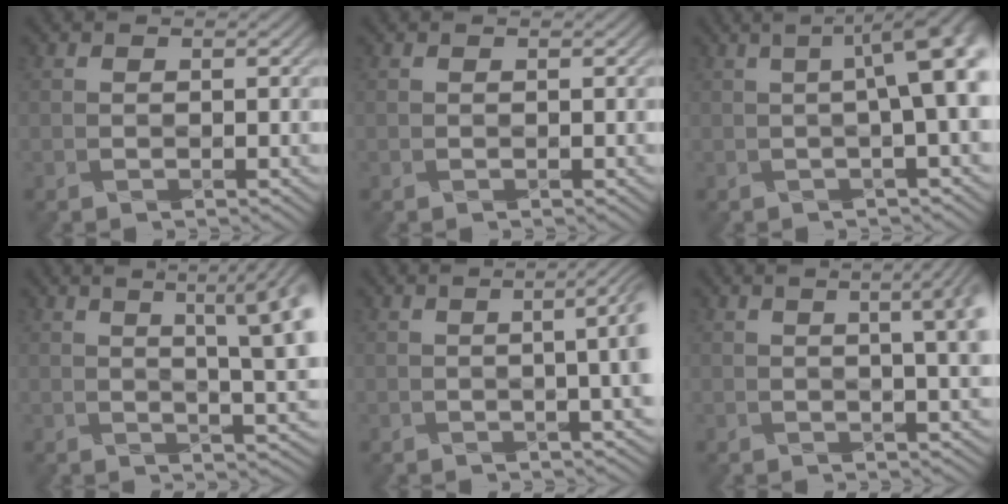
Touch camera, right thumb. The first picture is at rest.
{"total": 0.0}
{"total": 9.4, "force": [0.5, 2.2, 9.1], "torque": [-0.093, 0.026, 0.003]}
{"total": 12.2, "force": [3.6, 3.4, 11.1], "torque": [-0.128, 0.036, 0.050]}
{"total": 7.9, "force": [0.4, 2.4, 7.5], "torque": [-0.068, 0.022, 0.000]}
{"total": 9.7, "force": [2.3, 3.1, 8.9], "torque": [-0.077, 0.038, 0.013]}